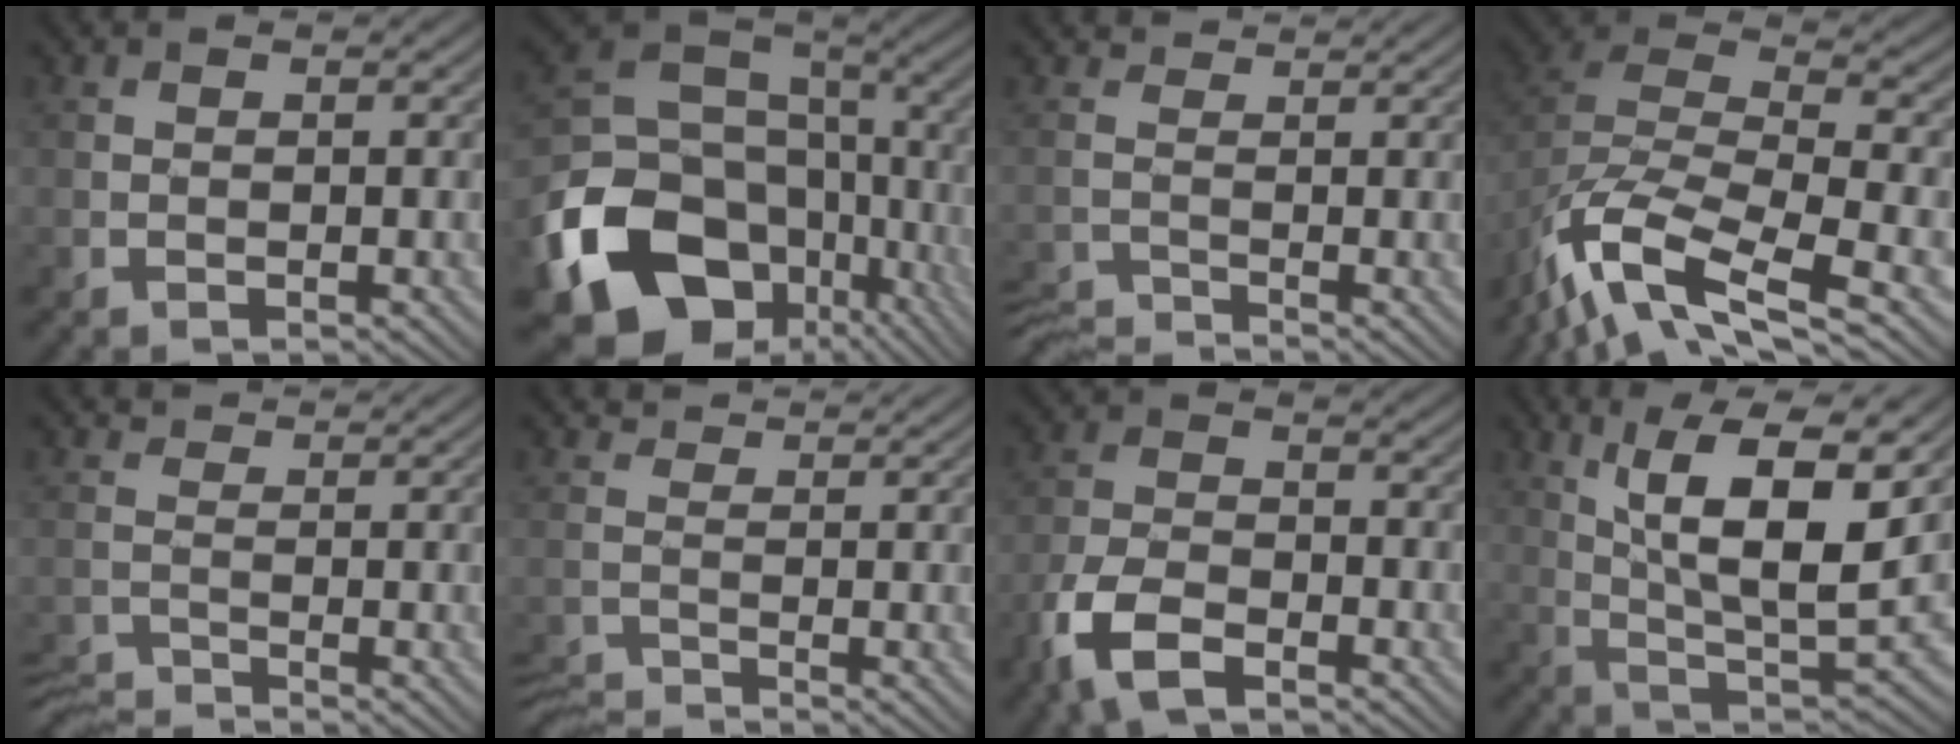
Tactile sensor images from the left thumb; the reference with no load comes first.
{"total": 19.7, "force": [-7.6, 15.1, 10.1], "torque": [-0.241, -0.047, -0.117]}
{"total": 2.8, "force": [-2.5, 1.0, 1.0], "torque": [-0.031, -0.016, -0.059]}
{"total": 12.8, "force": [-8.5, 4.8, 8.3], "torque": [-0.184, -0.014, -0.152]}
{"total": 2.3, "force": [-1.8, 1.1, 1.0], "torque": [-0.033, -0.017, -0.048]}
{"total": 1.7, "force": [-0.9, 1.1, 0.9], "torque": [-0.033, -0.018, -0.029]}
{"total": 7.2, "force": [-4.3, 3.2, 4.8], "torque": [-0.109, -0.009, -0.094]}
{"total": 13.0, "force": [5.7, 3.9, 11.0], "torque": [-0.212, -0.003, 0.105]}